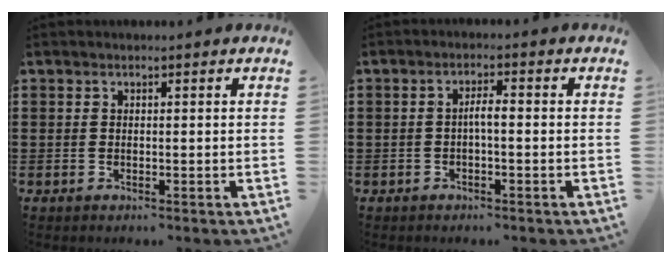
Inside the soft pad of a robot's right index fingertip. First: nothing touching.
{"total": 2.2, "force": [-0.5, 0.4, 2.1], "torque": [-0.040, 0.003, -0.010]}